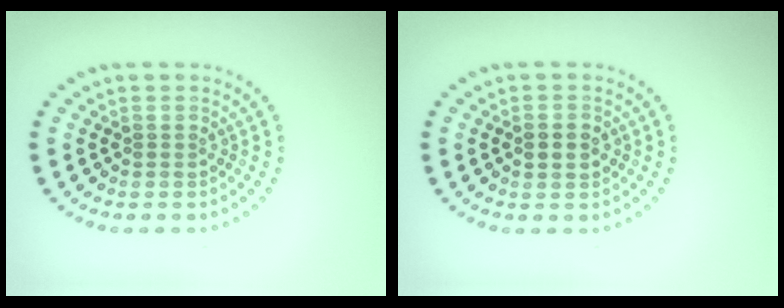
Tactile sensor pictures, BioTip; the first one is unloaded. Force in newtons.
{"total": 2.2, "press": 2.2, "slide": 0.1}